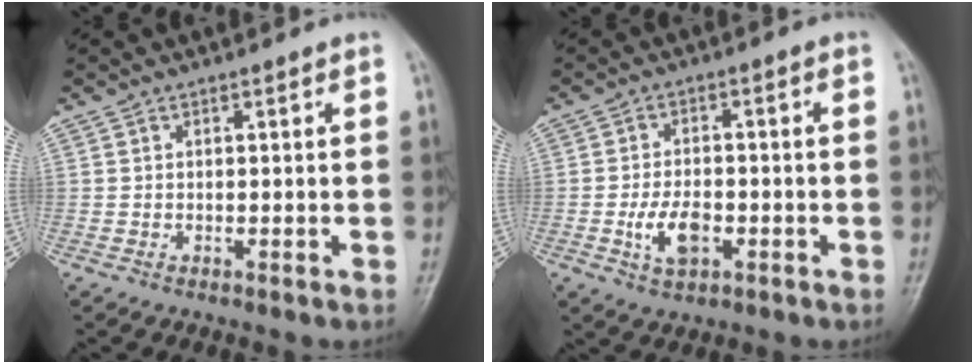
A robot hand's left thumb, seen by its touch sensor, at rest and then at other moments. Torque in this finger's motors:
{"motor_torque": [-0.20, 0.44, 0.53, -0.02, 0.05]}